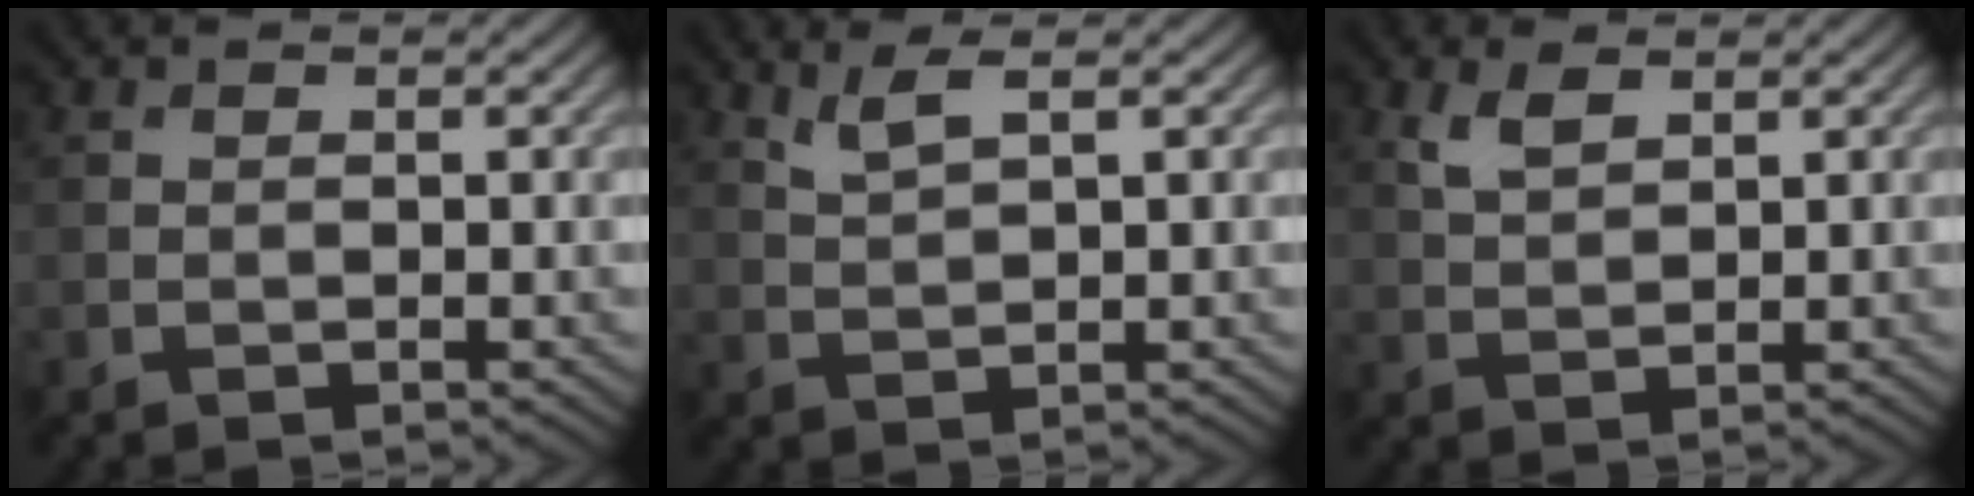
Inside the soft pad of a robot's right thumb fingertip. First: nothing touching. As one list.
[{"total": 2.6, "force": [1.8, 0.4, 1.8], "torque": [-0.048, 0.002, 0.043]}, {"total": 3.0, "force": [1.8, 1.3, 2.0], "torque": [-0.049, 0.000, 0.039]}]